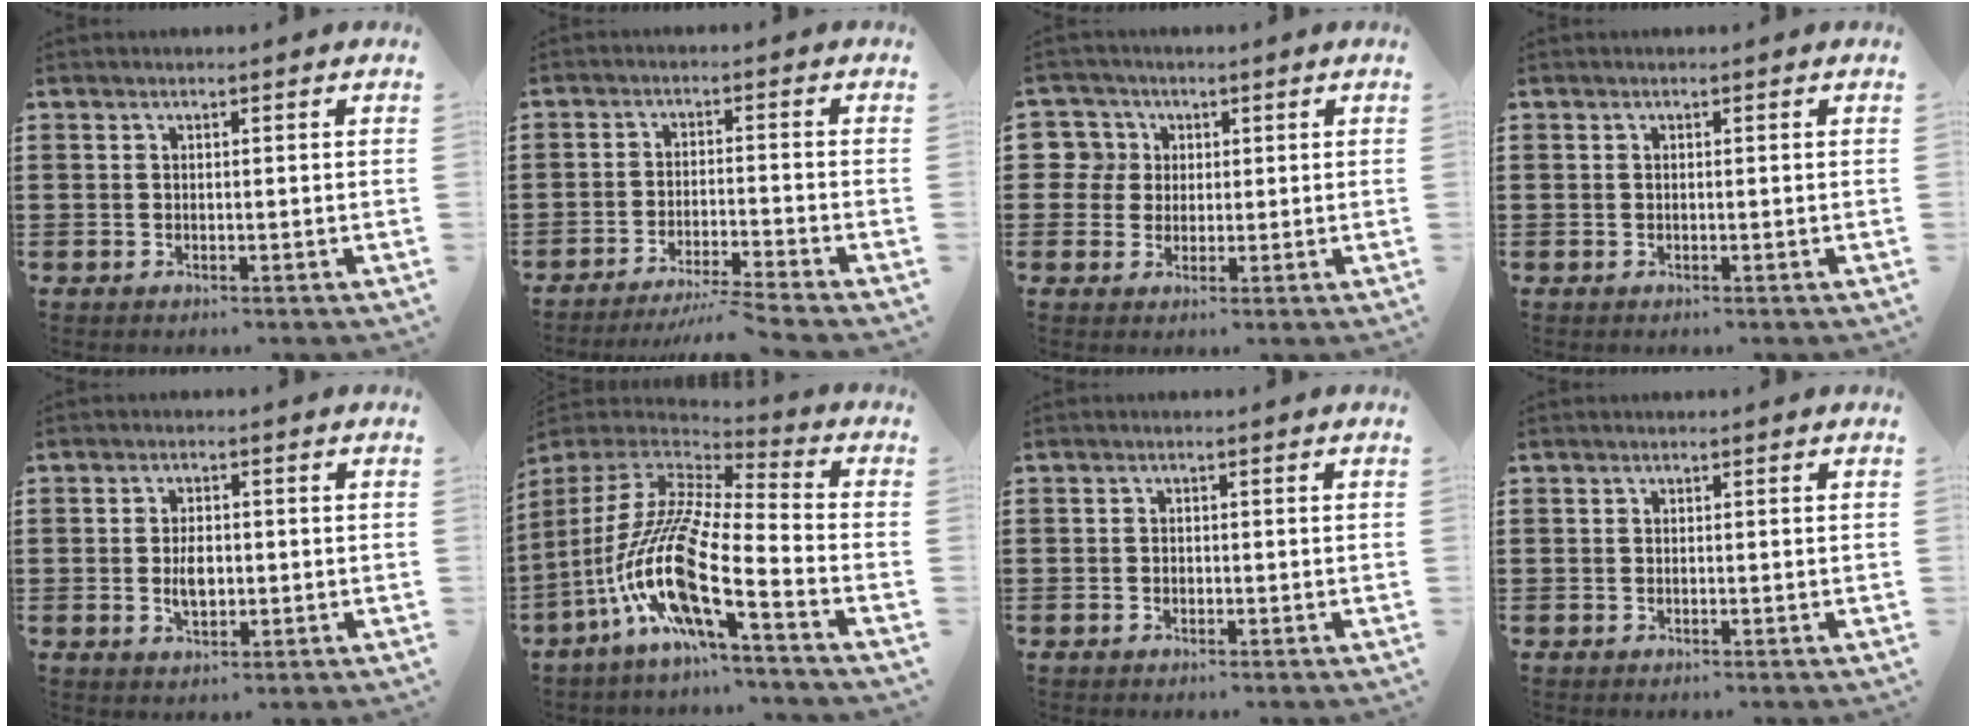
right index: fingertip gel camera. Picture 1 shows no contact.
{"total": 4.1, "force": [-3.8, -0.7, 1.3], "torque": [-0.031, -0.013, -0.080]}
{"total": 4.8, "force": [1.2, 4.7, 0.3], "torque": [-0.024, 0.011, 0.019]}
{"total": 0.0}
{"total": 3.6, "force": [-0.3, 2.0, 3.0], "torque": [-0.050, 0.000, -0.007]}
{"total": 14.9, "force": [-6.8, 2.6, 13.0], "torque": [-0.305, -0.025, -0.146]}
{"total": 0.7, "force": [-0.3, 0.5, 0.3], "torque": [-0.008, 0.000, -0.007]}
{"total": 0.0}